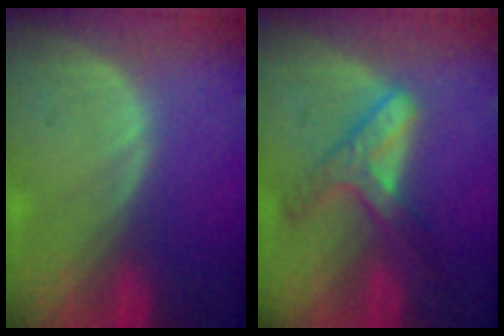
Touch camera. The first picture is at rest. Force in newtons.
{"total": 6.2, "press": 5.6, "slide": 2.7}